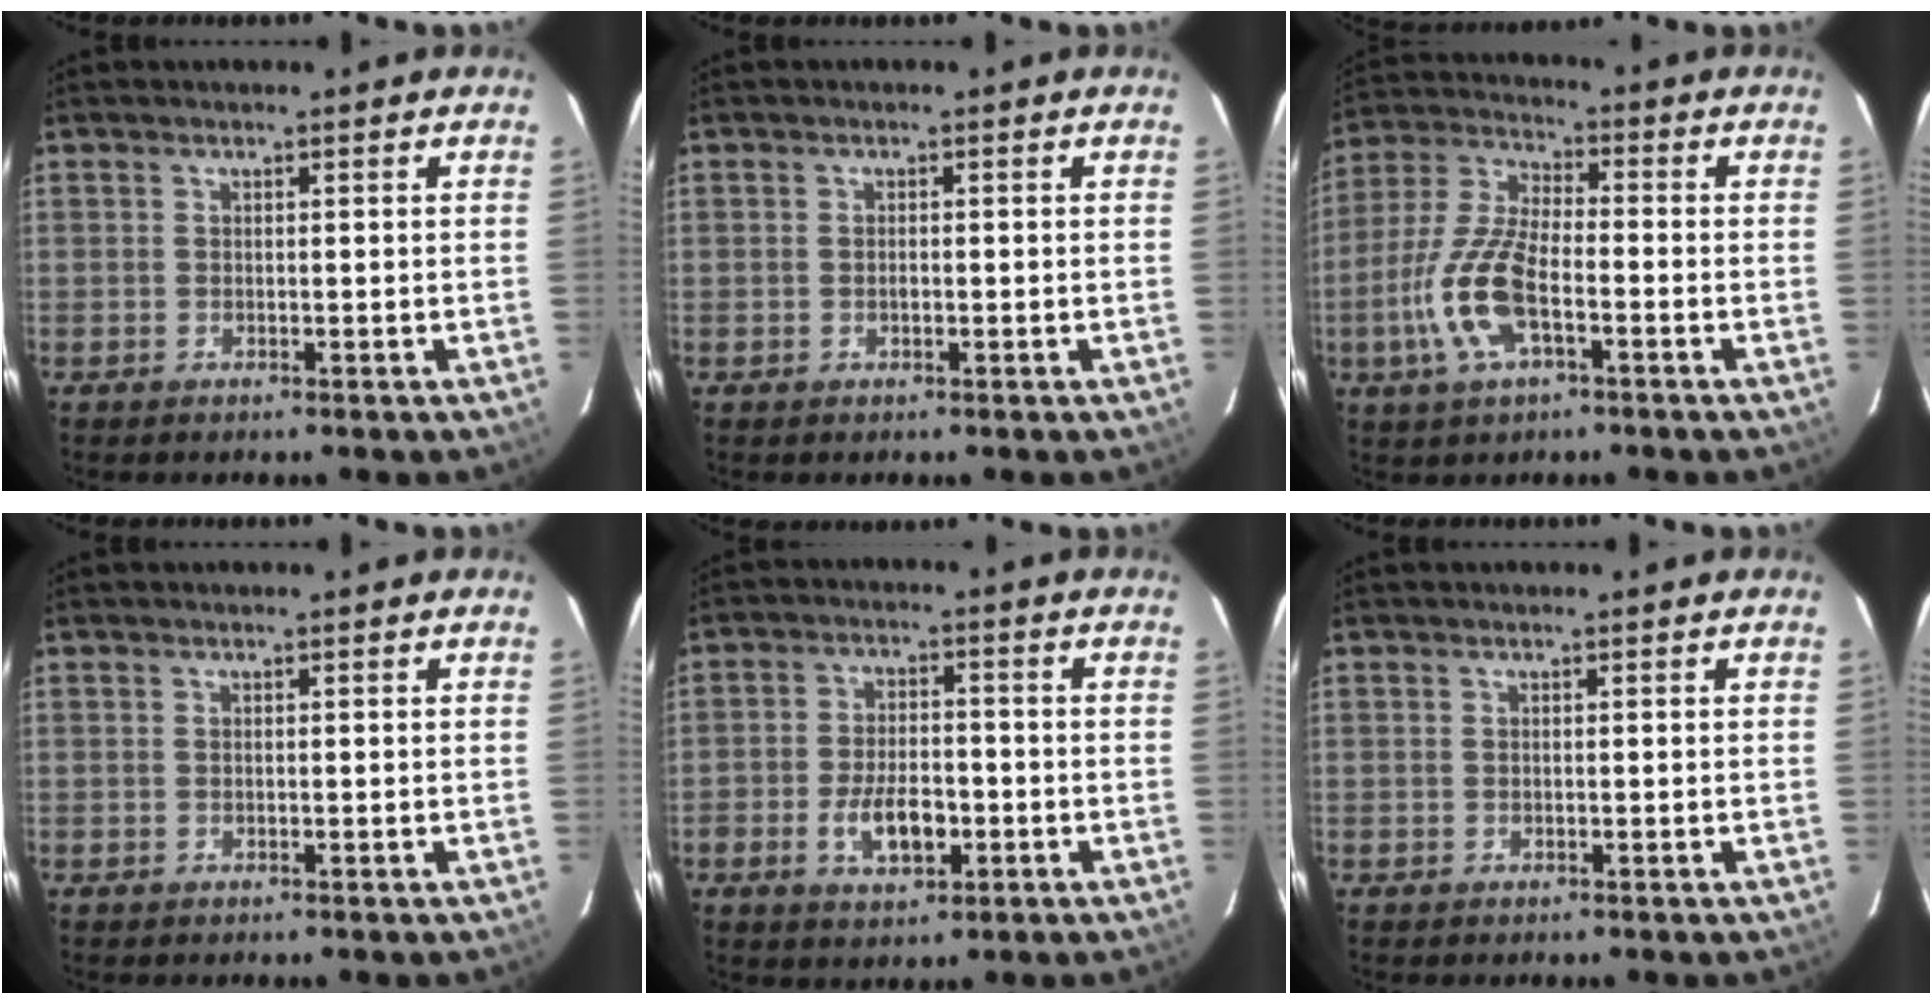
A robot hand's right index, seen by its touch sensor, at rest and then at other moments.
{"total": 0.8, "force": [-0.2, 0.5, 0.5], "torque": [-0.009, 0.001, -0.004]}
{"total": 12.7, "force": [-4.4, 4.8, 11.0], "torque": [-0.243, -0.001, -0.088]}
{"total": 0.0}
{"total": 8.0, "force": [-2.8, 4.2, 6.2], "torque": [-0.126, 0.003, -0.044]}
{"total": 0.0}